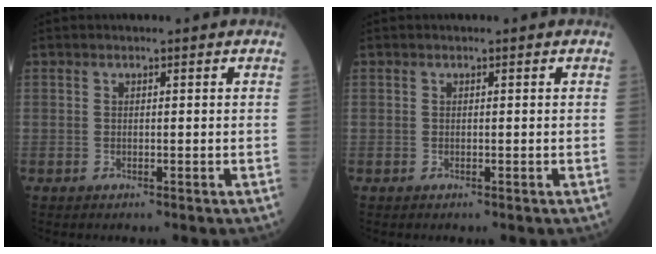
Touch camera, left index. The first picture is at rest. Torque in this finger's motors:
{"motor_torque": [-0.07, 0.07, 0.00, 0.00]}